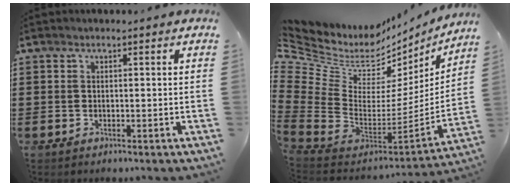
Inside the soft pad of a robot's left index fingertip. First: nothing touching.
{"total": 7.0, "force": [5.2, 3.9, 2.7], "torque": [-0.113, -0.072, 0.082]}